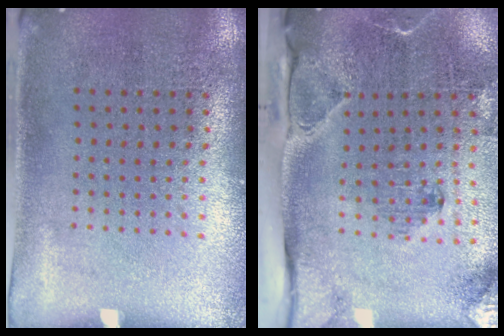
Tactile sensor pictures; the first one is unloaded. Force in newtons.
{"total": 3.2, "press": 2.4, "slide": 2.1}